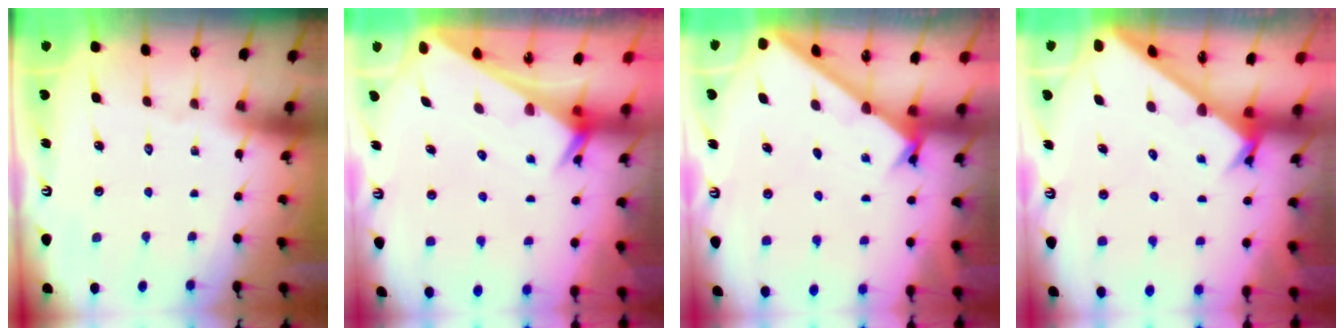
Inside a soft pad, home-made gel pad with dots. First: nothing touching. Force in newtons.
{"total": 2.7, "press": 2.7, "slide": 0.1}
{"total": 1.7, "press": 1.7, "slide": 0.2}
{"total": 2.6, "press": 2.6, "slide": 0.3}